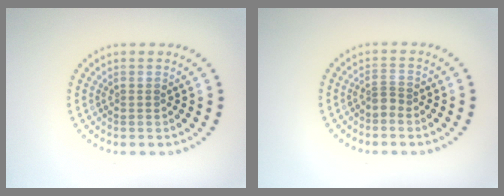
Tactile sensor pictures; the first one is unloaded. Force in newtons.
{"total": 0.9, "press": 0.6, "slide": 0.6}